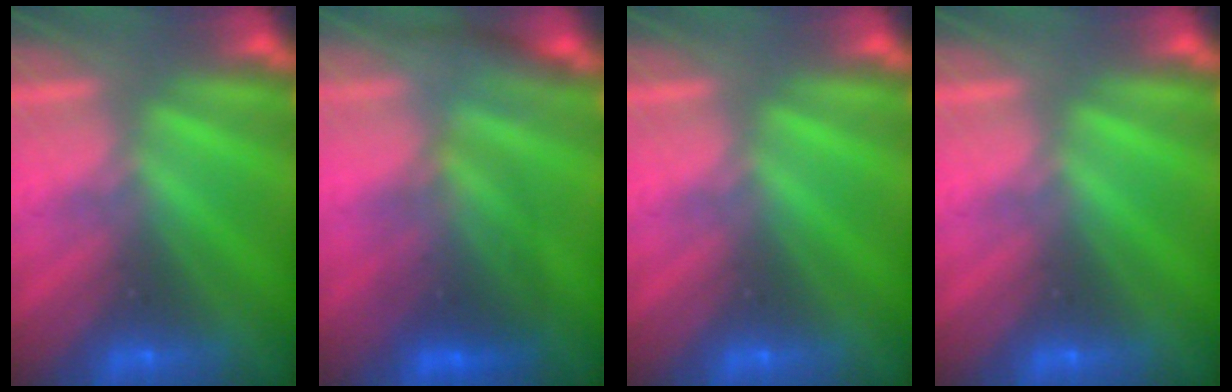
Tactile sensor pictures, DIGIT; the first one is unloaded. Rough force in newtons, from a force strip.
{"total": 2.3}
{"total": 0.0}
{"total": 0.0}